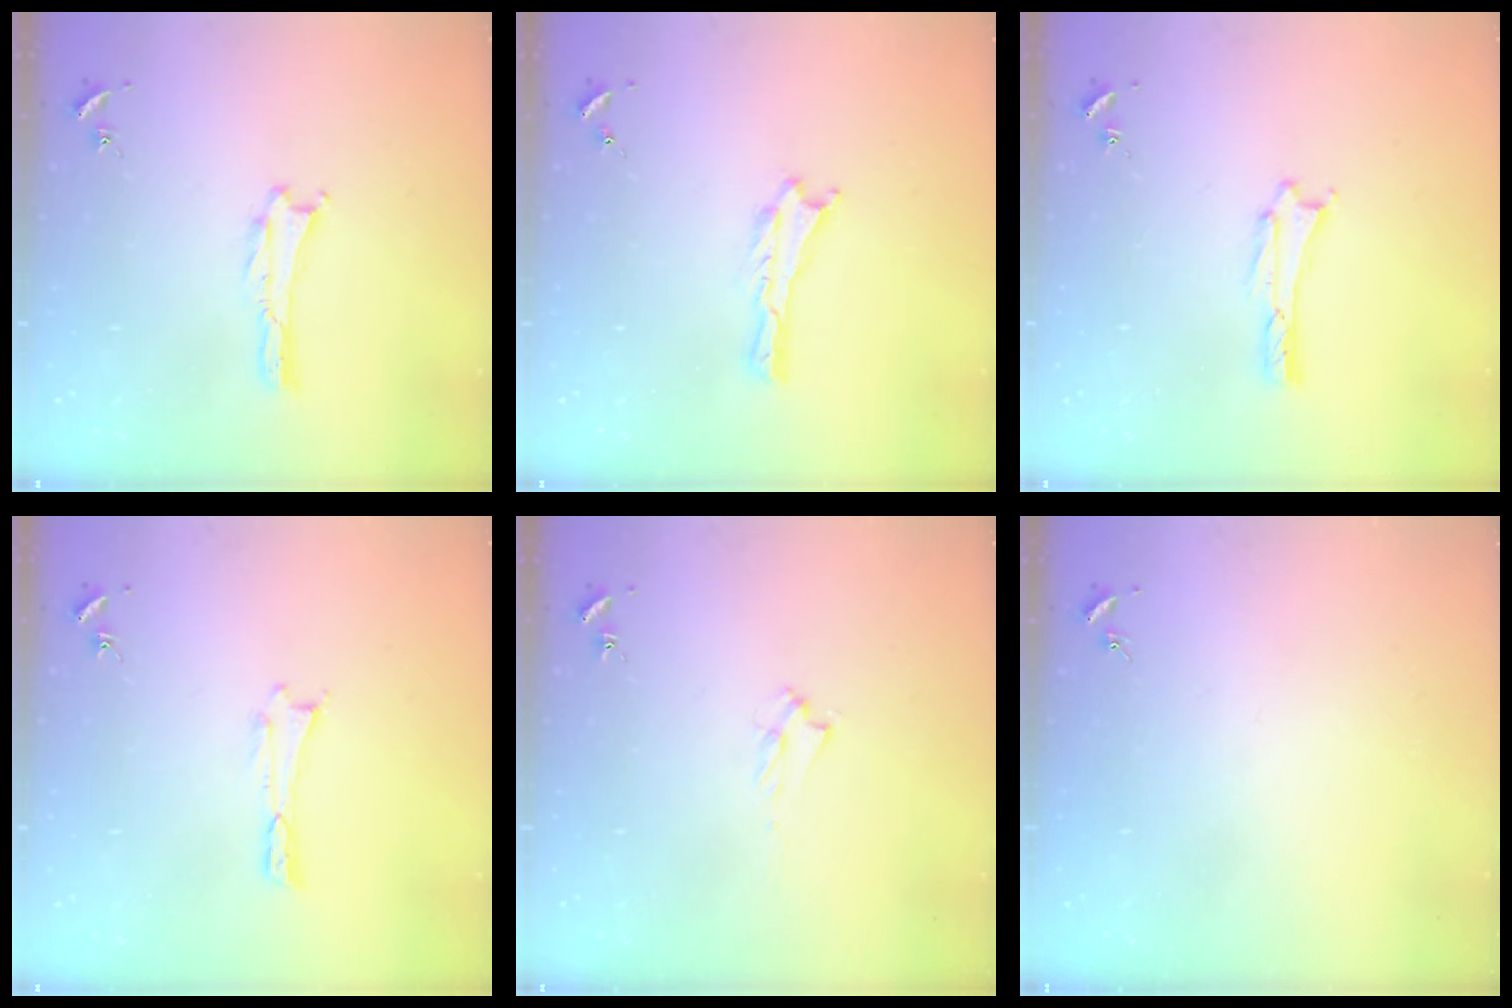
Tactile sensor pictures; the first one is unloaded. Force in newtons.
{"total": 0.0}
{"total": 1.1, "press": 1.1, "slide": 0.1}
{"total": 0.0}
{"total": 1.7, "press": 1.6, "slide": 0.3}
{"total": 0.0}